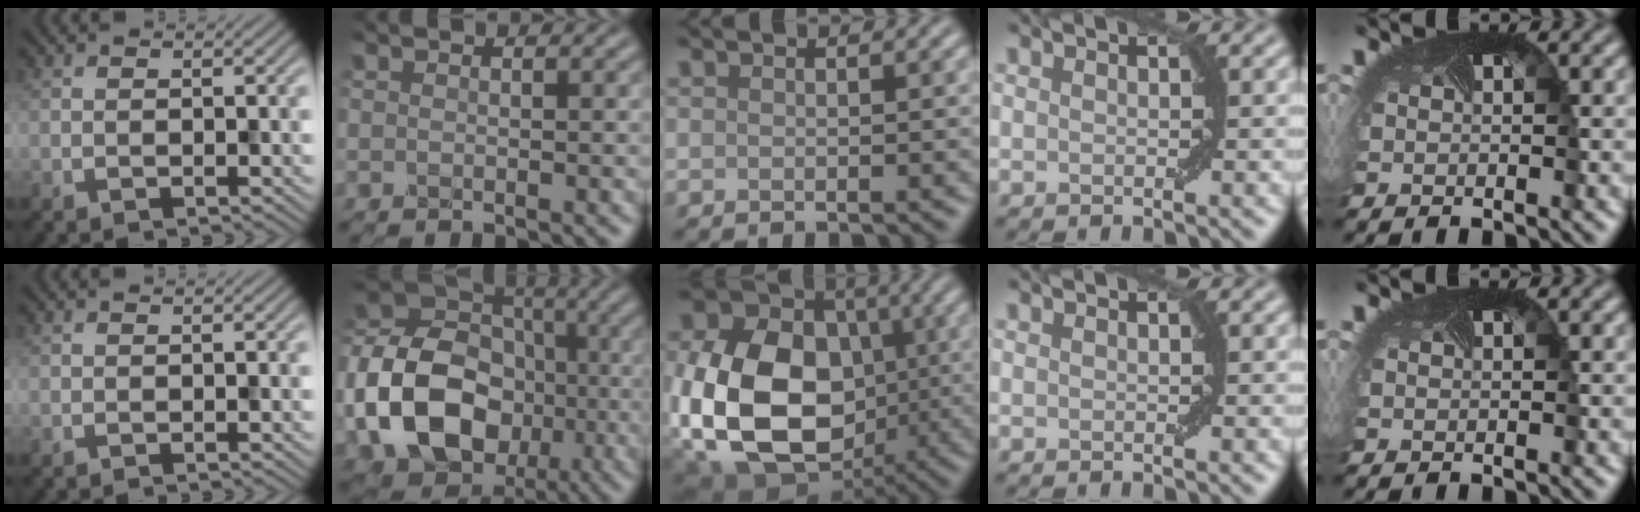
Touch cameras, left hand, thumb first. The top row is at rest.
{"index": {"total": 13.4, "force": [-3.3, 10.1, 8.1], "torque": [-0.182, -0.008, -0.058]}, "middle": {"total": 18.4, "force": [-2.5, 14.4, 11.3], "torque": [-0.235, -0.025, -0.060]}}